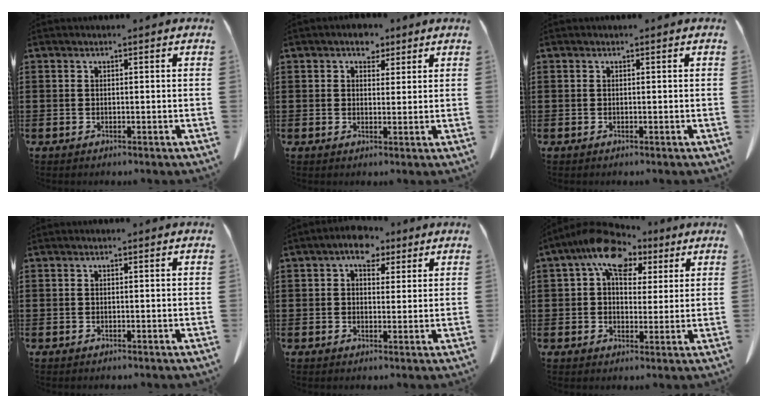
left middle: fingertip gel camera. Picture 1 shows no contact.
{"total": 2.8, "force": [2.1, 1.8, 0.4], "torque": [-0.001, 0.004, 0.035]}
{"total": 0.0}
{"total": 0.0}
{"total": 4.5, "force": [2.9, 2.6, 2.2], "torque": [-0.040, 0.006, 0.048]}
{"total": 8.8, "force": [5.0, 5.5, 4.7], "torque": [-0.101, -0.001, 0.089]}